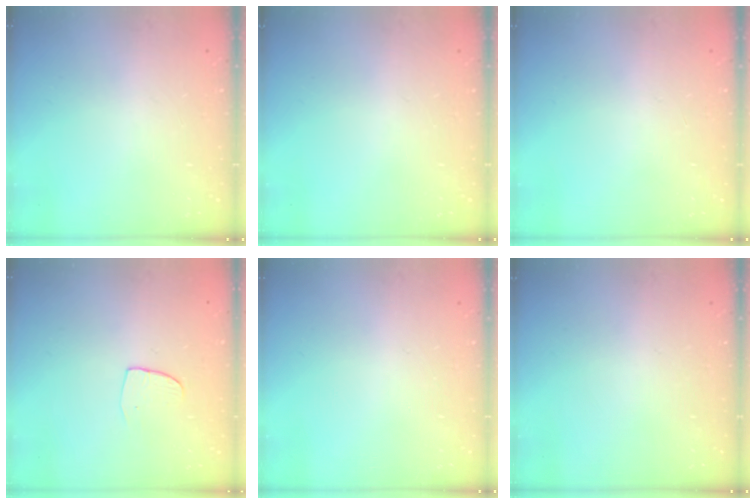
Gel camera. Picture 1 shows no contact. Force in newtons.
{"total": 0.0}
{"total": 0.0}
{"total": 4.2, "press": 4.2, "slide": 0.3}
{"total": 0.0}
{"total": 0.0}